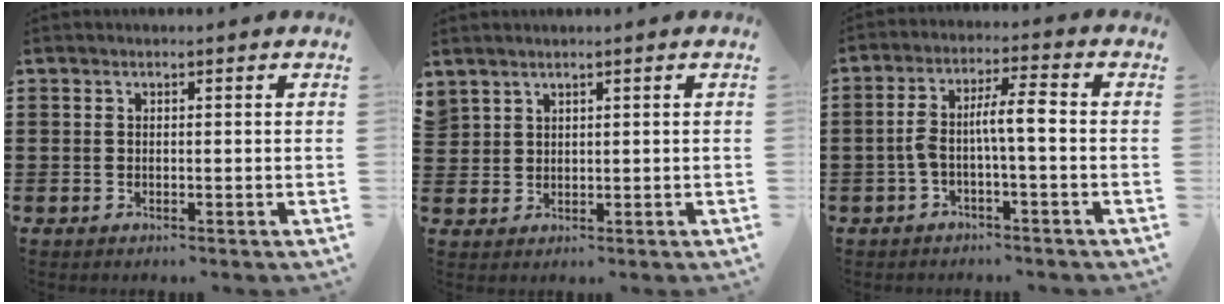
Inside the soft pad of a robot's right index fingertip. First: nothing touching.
{"total": 1.7, "force": [1.5, 0.8, 0.0], "torque": [-0.003, 0.004, 0.031]}
{"total": 5.9, "force": [-0.9, 1.0, 5.7], "torque": [-0.113, 0.004, -0.024]}